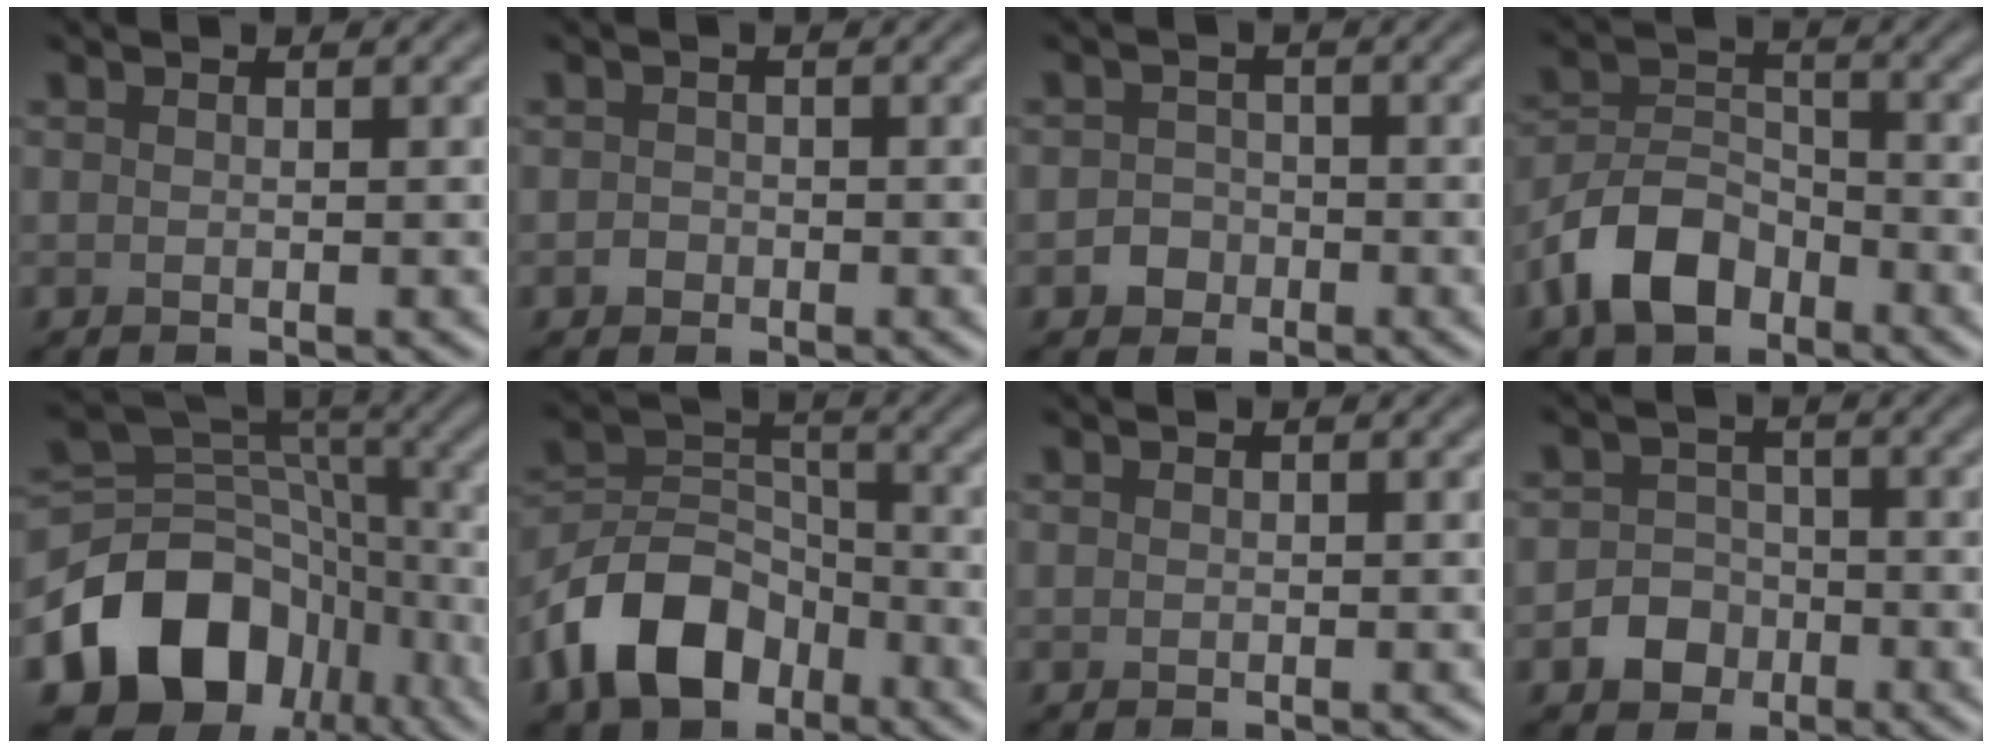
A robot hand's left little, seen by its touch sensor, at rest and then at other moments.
{"total": 0.9, "force": [-0.4, 0.8, 0.2], "torque": [-0.001, -0.001, -0.010]}
{"total": 1.9, "force": [-0.8, 1.6, 0.5], "torque": [0.002, 0.003, -0.018]}
{"total": 5.9, "force": [-3.6, 3.6, 3.1], "torque": [-0.060, 0.003, -0.079]}
{"total": 12.2, "force": [-5.6, 9.3, 5.7], "torque": [-0.101, 0.002, -0.103]}
{"total": 8.6, "force": [-4.8, 5.6, 4.4], "torque": [-0.081, 0.002, -0.104]}
{"total": 0.0}
{"total": 3.0, "force": [-1.3, 2.5, 1.0], "torque": [-0.005, 0.005, -0.028]}